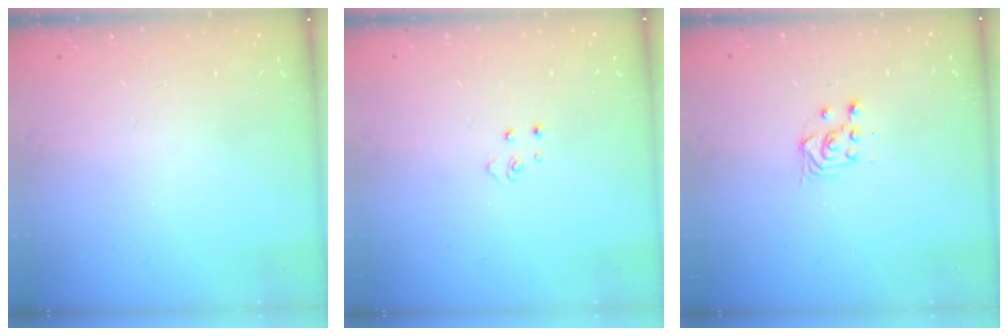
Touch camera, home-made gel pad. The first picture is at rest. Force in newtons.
{"total": 2.6, "press": 2.6, "slide": 0.3}
{"total": 3.6, "press": 3.3, "slide": 1.4}